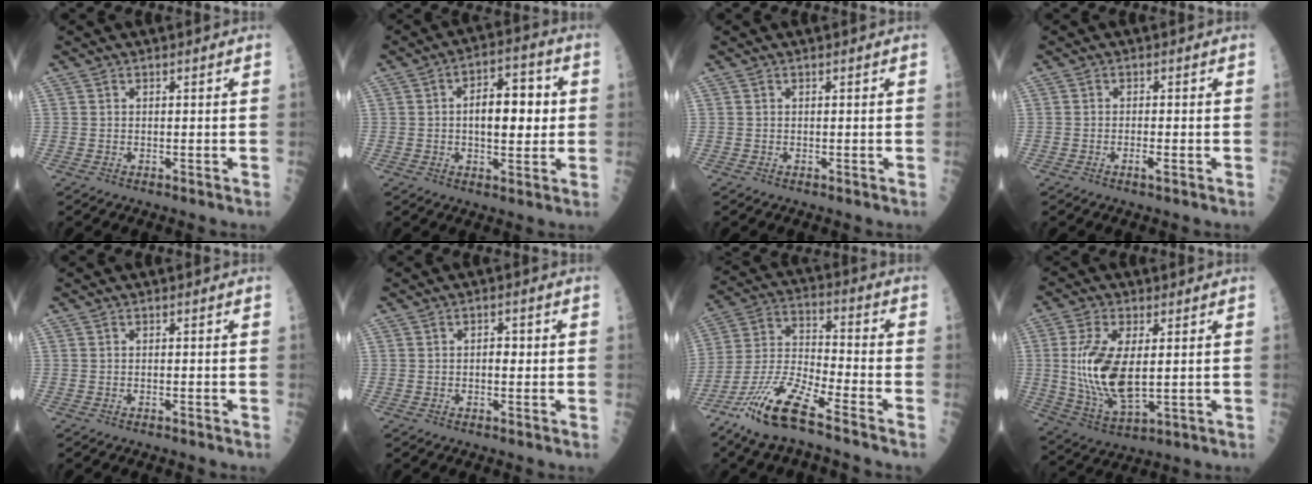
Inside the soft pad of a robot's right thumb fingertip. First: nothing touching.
{"total": 11.1, "force": [0.7, 5.6, 9.6], "torque": [-0.114, 0.015, 0.007]}
{"total": 0.0}
{"total": 1.5, "force": [-0.7, -0.1, 1.4], "torque": [-0.030, -0.002, -0.013]}
{"total": 0.0}
{"total": 2.1, "force": [0.0, 1.2, 1.7], "torque": [-0.018, 0.004, -0.004]}
{"total": 14.5, "force": [-9.6, 1.9, 10.7], "torque": [-0.238, 0.033, -0.188]}
{"total": 14.0, "force": [0.9, 6.1, 12.5], "torque": [-0.263, -0.017, 0.028]}